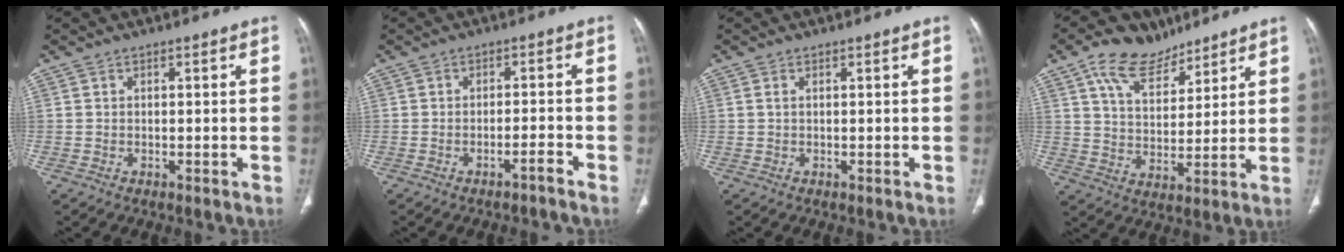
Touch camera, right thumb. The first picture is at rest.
{"total": 2.2, "force": [-1.8, 0.1, 1.3], "torque": [-0.029, 0.019, -0.027]}
{"total": 0.7, "force": [0.3, 0.2, 0.6], "torque": [-0.019, 0.006, 0.007]}
{"total": 12.3, "force": [8.0, 7.0, 6.0], "torque": [-0.080, -0.033, 0.145]}